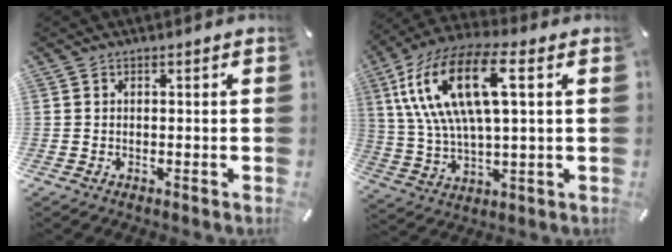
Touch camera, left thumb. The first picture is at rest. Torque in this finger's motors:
{"motor_torque": [1.82, 1.74, 1.58, -1.18, 0.78]}